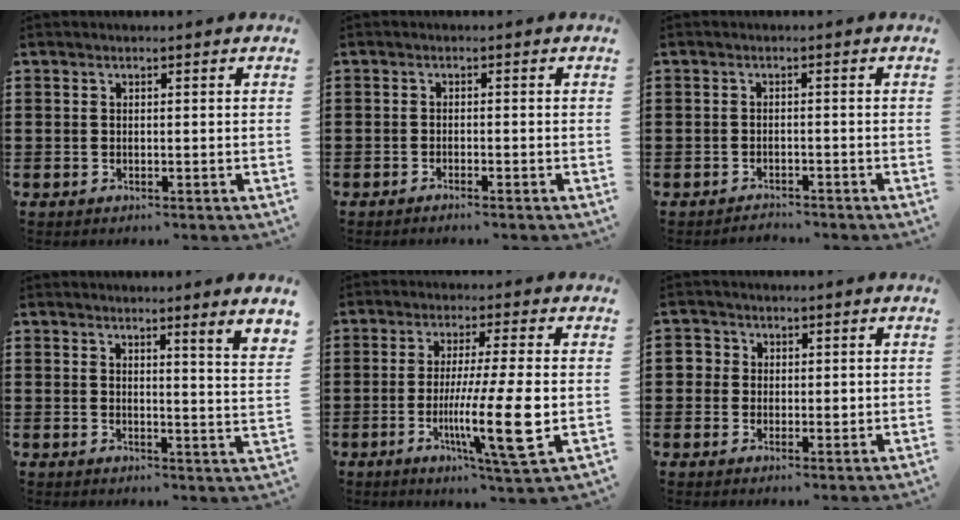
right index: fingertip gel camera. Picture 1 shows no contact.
{"total": 1.1, "force": [-1.0, -0.2, 0.3], "torque": [-0.007, -0.003, -0.019]}
{"total": 1.7, "force": [-1.7, 0.2, -0.2], "torque": [-0.001, 0.001, -0.039]}
{"total": 2.3, "force": [1.9, -1.0, 0.8], "torque": [-0.016, -0.020, 0.027]}
{"total": 16.4, "force": [-3.8, 1.5, 15.9], "torque": [-0.302, -0.023, -0.070]}
{"total": 2.8, "force": [0.4, 2.6, 0.8], "torque": [-0.019, 0.008, 0.004]}